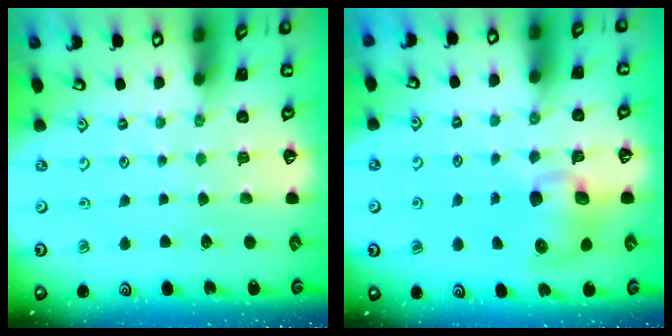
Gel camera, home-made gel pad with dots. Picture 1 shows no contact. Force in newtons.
{"total": 9.0, "press": 8.9, "slide": 1.3}